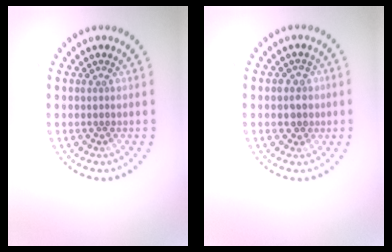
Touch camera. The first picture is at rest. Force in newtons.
{"total": 1.6, "press": 1.5, "slide": 0.7}